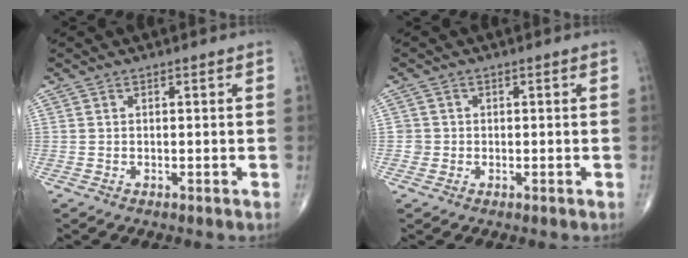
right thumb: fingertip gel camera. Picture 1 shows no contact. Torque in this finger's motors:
{"motor_torque": [0.14, 0.06, 0.30, 0.23, 0.01]}